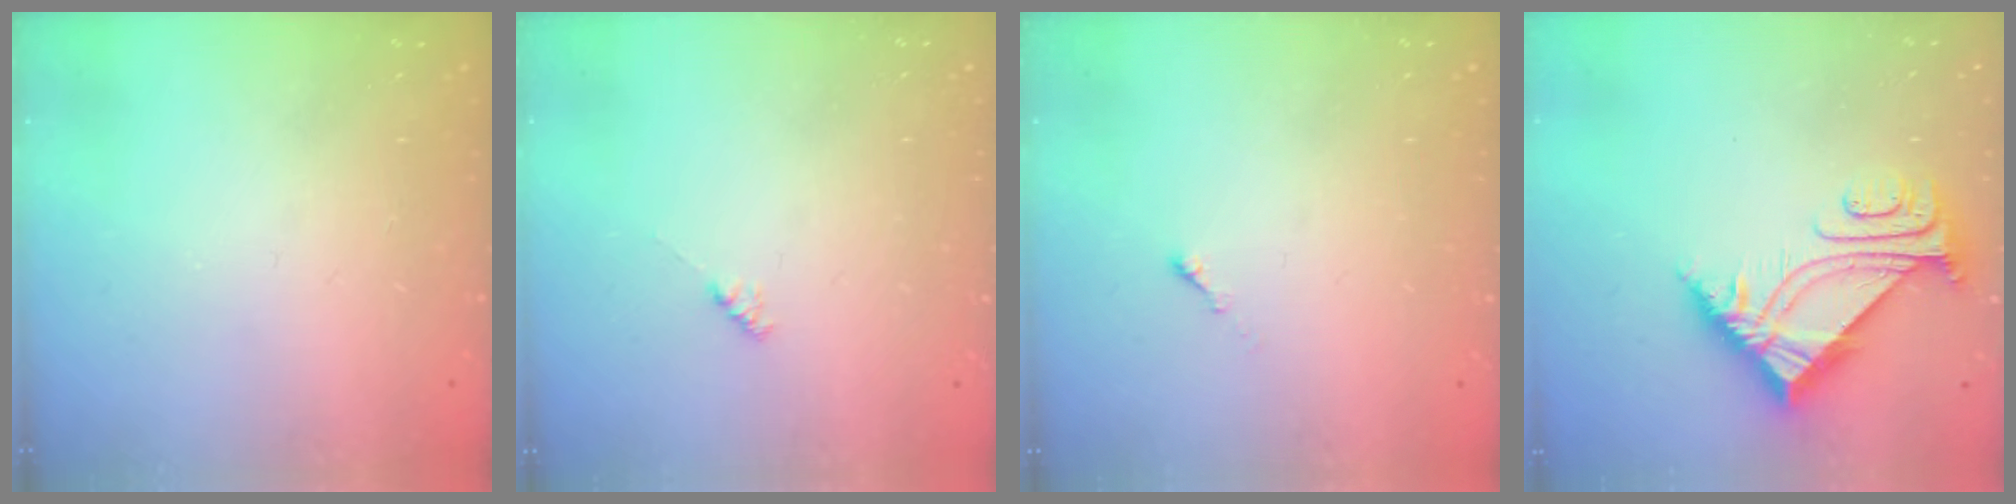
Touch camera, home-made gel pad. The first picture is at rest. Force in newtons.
{"total": 2.1, "press": 2.0, "slide": 0.5}
{"total": 0.0}
{"total": 7.0, "press": 7.0, "slide": 0.7}